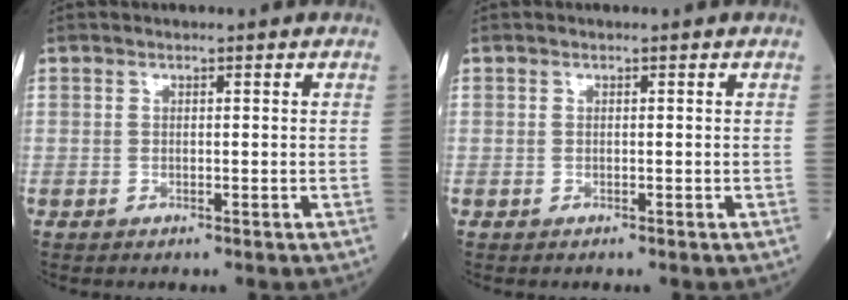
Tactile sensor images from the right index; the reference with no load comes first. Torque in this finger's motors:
{"motor_torque": [-0.02, -0.10, 0.08, 0.02]}